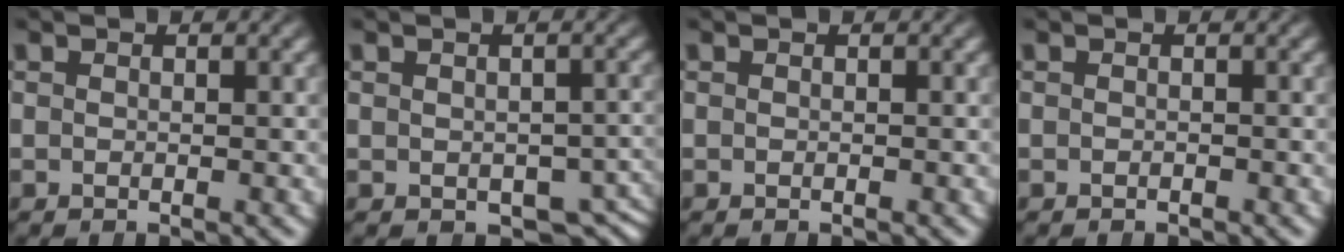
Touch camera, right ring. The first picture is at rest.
{"total": 4.0, "force": [-2.1, 2.5, 2.2], "torque": [-0.014, -0.017, -0.021]}
{"total": 0.0}
{"total": 0.6, "force": [-0.5, -0.1, -0.3], "torque": [0.008, -0.002, -0.006]}